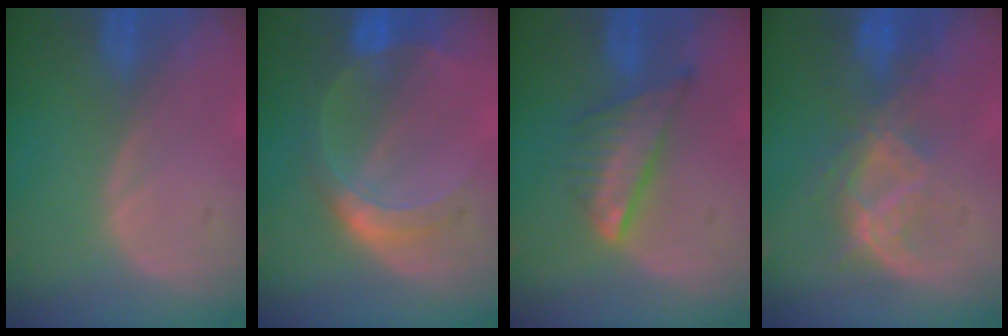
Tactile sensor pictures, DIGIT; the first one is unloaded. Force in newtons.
{"total": 6.3, "press": 6.3, "slide": 0.1}
{"total": 7.5, "press": 6.4, "slide": 3.9}
{"total": 7.0, "press": 6.8, "slide": 1.7}